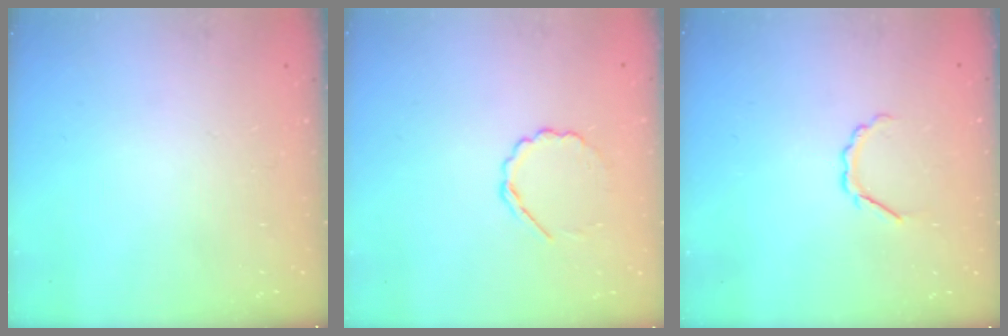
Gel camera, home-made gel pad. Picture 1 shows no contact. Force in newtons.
{"total": 5.5, "press": 5.2, "slide": 1.7}
{"total": 3.1, "press": 3.0, "slide": 0.9}